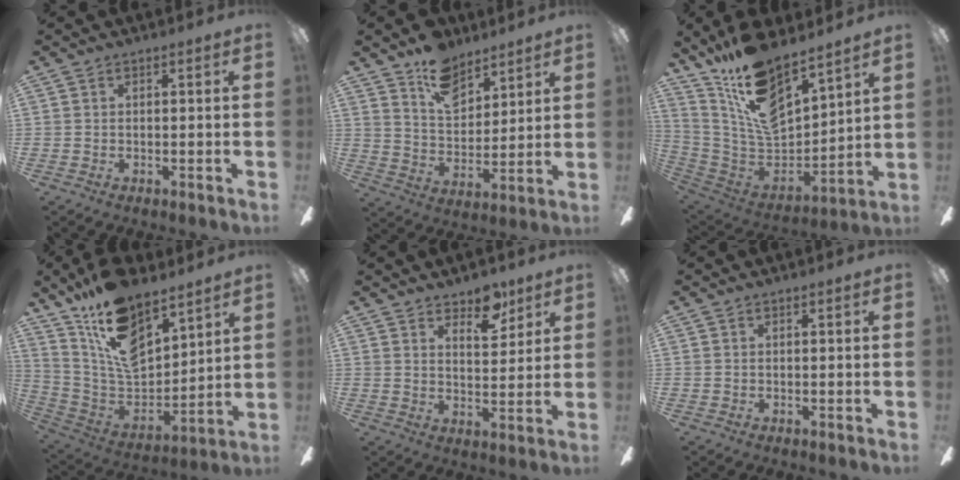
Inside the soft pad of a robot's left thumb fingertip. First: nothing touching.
{"total": 13.7, "force": [10.1, 7.6, 5.3], "torque": [-0.093, -0.055, 0.190]}
{"total": 16.7, "force": [11.6, 6.7, 9.9], "torque": [-0.193, -0.083, 0.210]}
{"total": 17.3, "force": [11.8, 8.6, 9.2], "torque": [-0.169, -0.074, 0.217]}
{"total": 7.4, "force": [5.8, 3.5, 3.0], "torque": [-0.018, -0.034, 0.097]}
{"total": 0.0}